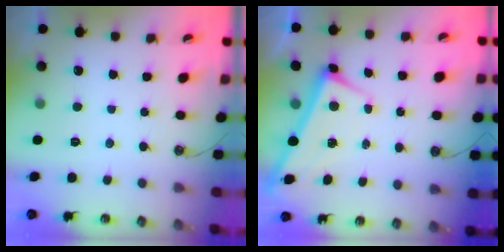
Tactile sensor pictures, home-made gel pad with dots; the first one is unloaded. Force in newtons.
{"total": 2.8, "press": 2.7, "slide": 0.5}